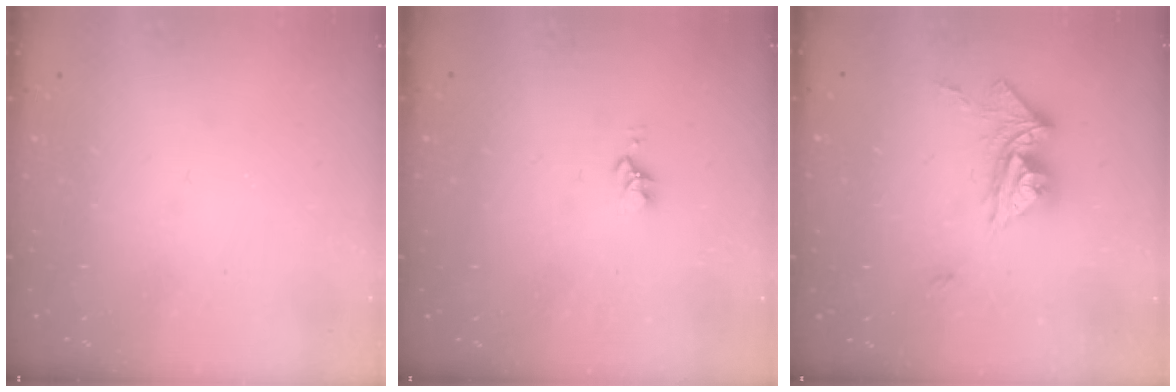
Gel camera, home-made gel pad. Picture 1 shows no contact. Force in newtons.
{"total": 2.8, "press": 2.8, "slide": 0.4}
{"total": 12.0, "press": 11.9, "slide": 1.5}